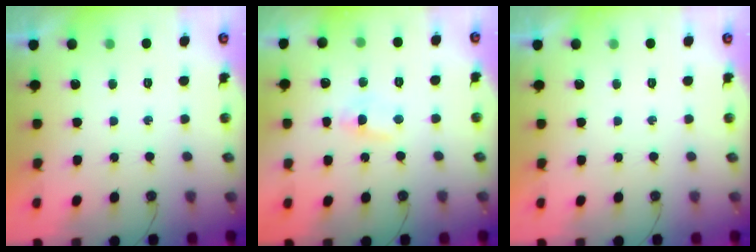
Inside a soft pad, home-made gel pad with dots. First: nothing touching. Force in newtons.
{"total": 3.8, "press": 3.8, "slide": 0.5}
{"total": 0.0}